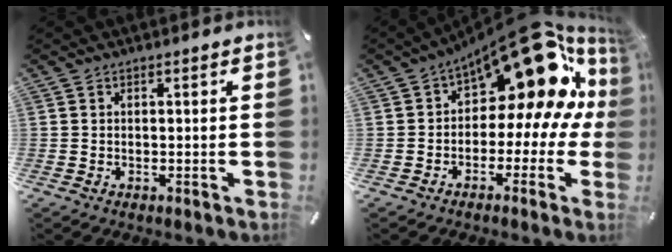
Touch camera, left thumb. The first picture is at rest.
{"total": 20.1, "force": [9.7, 10.3, 14.4], "torque": [-0.193, -0.073, 0.161]}